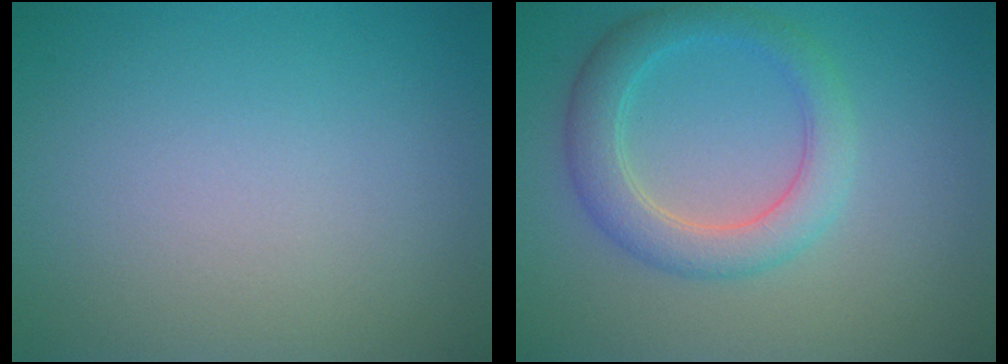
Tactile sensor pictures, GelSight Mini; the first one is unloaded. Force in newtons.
{"total": 3.9, "press": 3.9, "slide": 0.3}